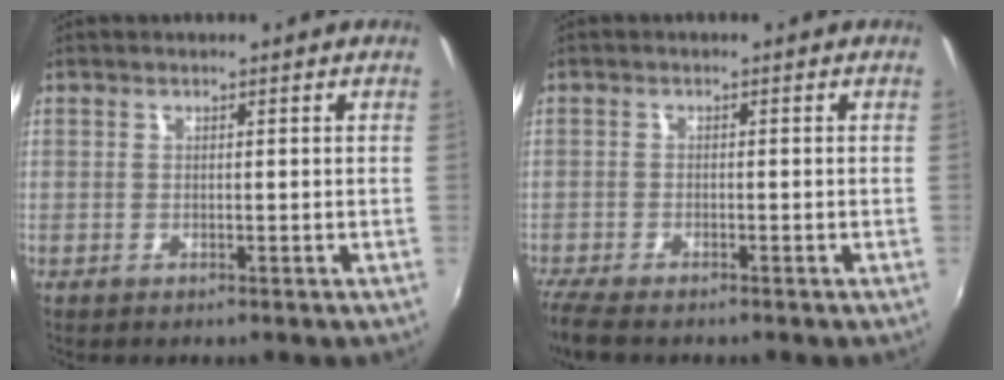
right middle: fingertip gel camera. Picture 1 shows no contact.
{"total": 5.4, "force": [-4.5, 1.3, 2.7], "torque": [-0.072, -0.029, -0.087]}